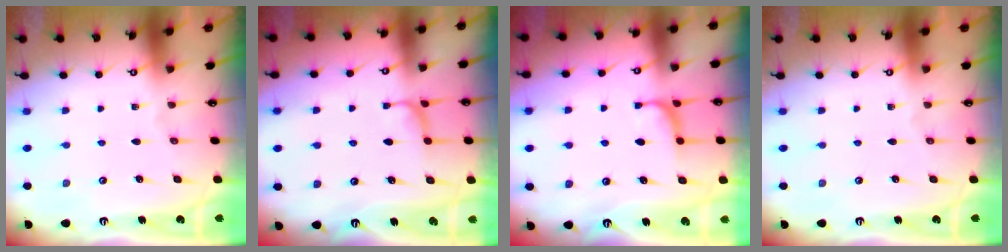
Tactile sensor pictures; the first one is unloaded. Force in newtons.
{"total": 1.6, "press": 1.3, "slide": 0.8}
{"total": 0.0}
{"total": 0.0}